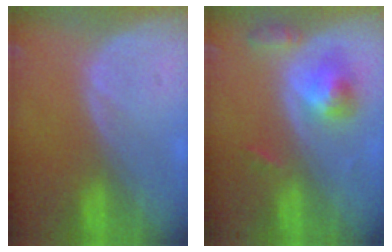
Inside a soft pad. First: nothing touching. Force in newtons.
{"total": 5.2, "press": 4.9, "slide": 1.8}